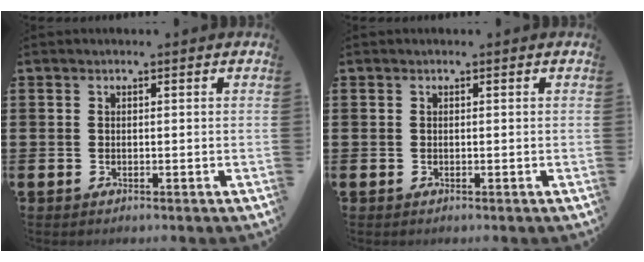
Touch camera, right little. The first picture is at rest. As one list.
[{"total": 0.0}]